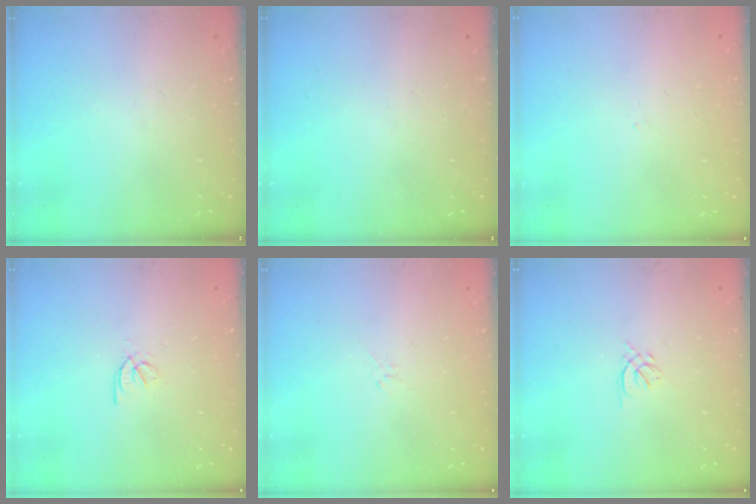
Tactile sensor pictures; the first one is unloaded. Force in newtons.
{"total": 0.0}
{"total": 0.0}
{"total": 2.3, "press": 2.2, "slide": 0.5}
{"total": 0.7, "press": 0.5, "slide": 0.4}
{"total": 1.6, "press": 1.5, "slide": 0.5}